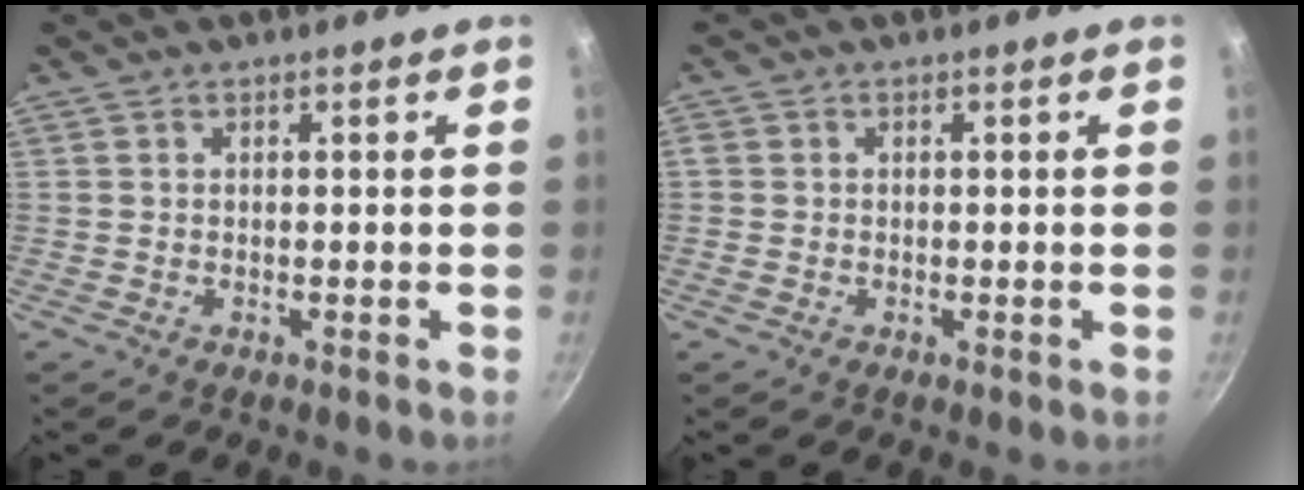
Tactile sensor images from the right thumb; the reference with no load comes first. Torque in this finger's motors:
{"motor_torque": [2.70, 2.31, 0.37, -0.27, 0.06]}